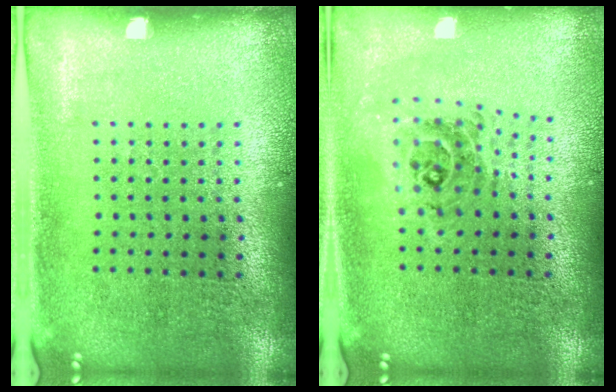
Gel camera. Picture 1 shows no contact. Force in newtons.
{"total": 0.8, "press": 0.8, "slide": 0.1}